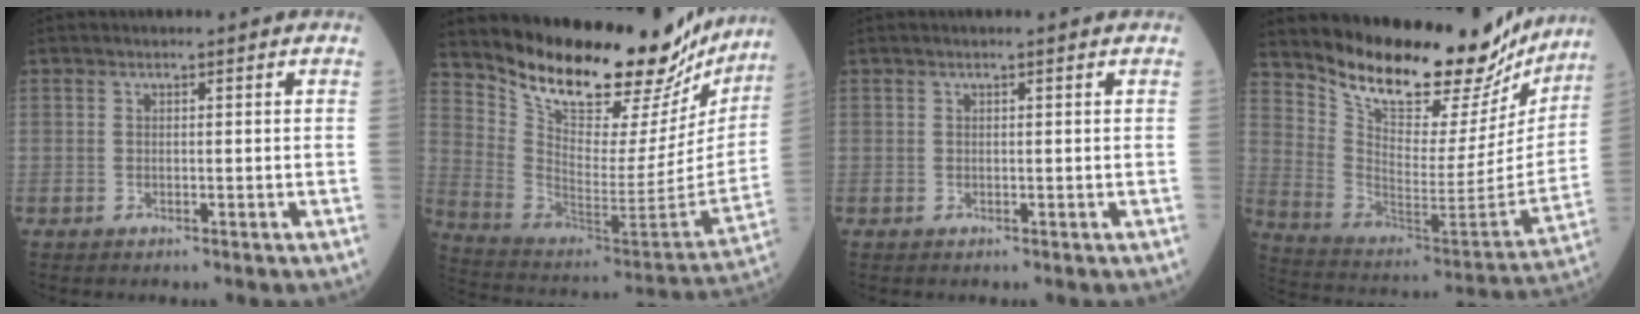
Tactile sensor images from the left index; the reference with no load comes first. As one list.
[{"total": 27.5, "force": [24.1, 7.5, 10.8], "torque": [-0.171, -0.078, 0.337]}, {"total": 0.5, "force": [0.4, -0.1, 0.4], "torque": [-0.009, 0.003, 0.007]}, {"total": 24.8, "force": [21.9, 7.4, 9.0], "torque": [-0.140, -0.059, 0.312]}]